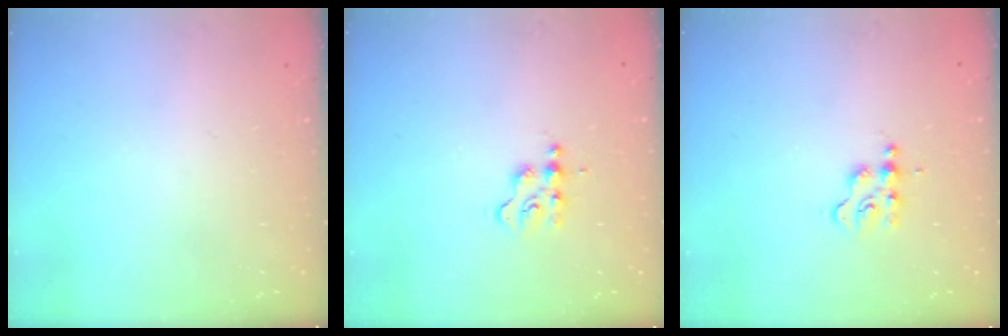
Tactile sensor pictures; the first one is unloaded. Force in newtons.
{"total": 2.9, "press": 2.9, "slide": 0.4}
{"total": 3.0, "press": 3.0, "slide": 0.4}